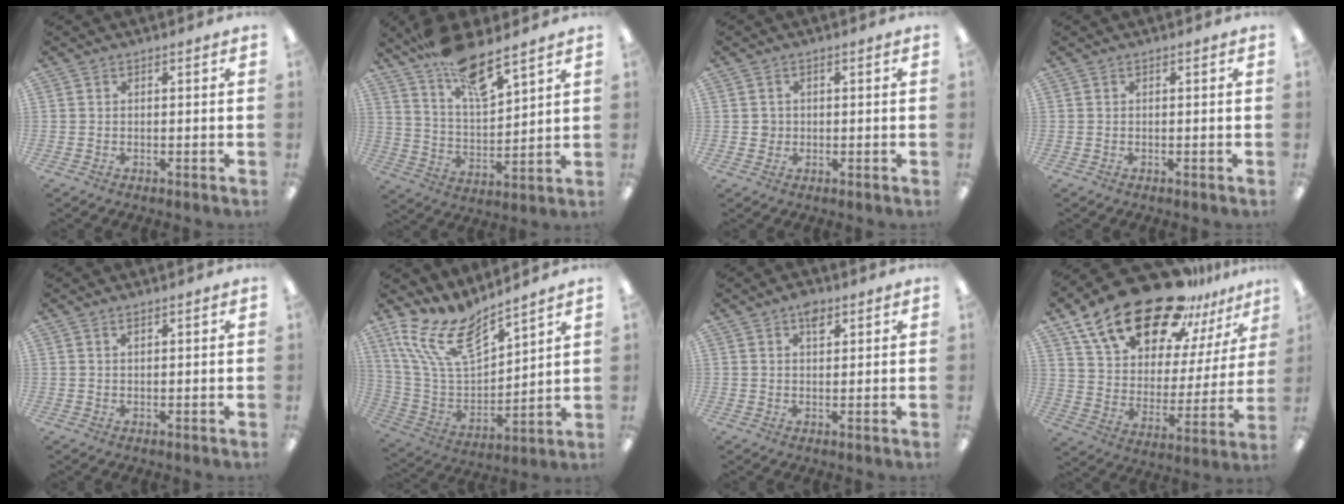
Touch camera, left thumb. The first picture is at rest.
{"total": 14.5, "force": [11.6, 3.7, 7.8], "torque": [-0.143, -0.069, 0.202]}
{"total": 1.9, "force": [0.0, 1.9, 0.3], "torque": [0.000, 0.002, -0.004]}
{"total": 0.0}
{"total": 1.0, "force": [0.7, 0.5, 0.6], "torque": [-0.014, 0.002, 0.012]}
{"total": 17.5, "force": [11.7, 7.9, 10.4], "torque": [-0.217, -0.055, 0.216]}
{"total": 3.9, "force": [2.2, 2.1, 2.4], "torque": [-0.028, -0.006, 0.035]}
{"total": 24.6, "force": [18.9, 10.3, 11.9], "torque": [-0.207, -0.122, 0.331]}